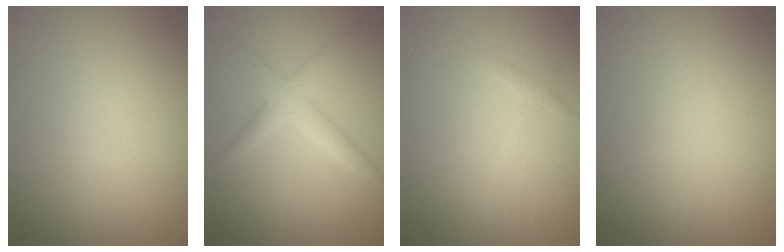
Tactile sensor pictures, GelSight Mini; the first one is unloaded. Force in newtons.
{"total": 2.5, "press": 2.5, "slide": 0.1}
{"total": 0.8, "press": 0.8, "slide": 0.0}
{"total": 0.0}